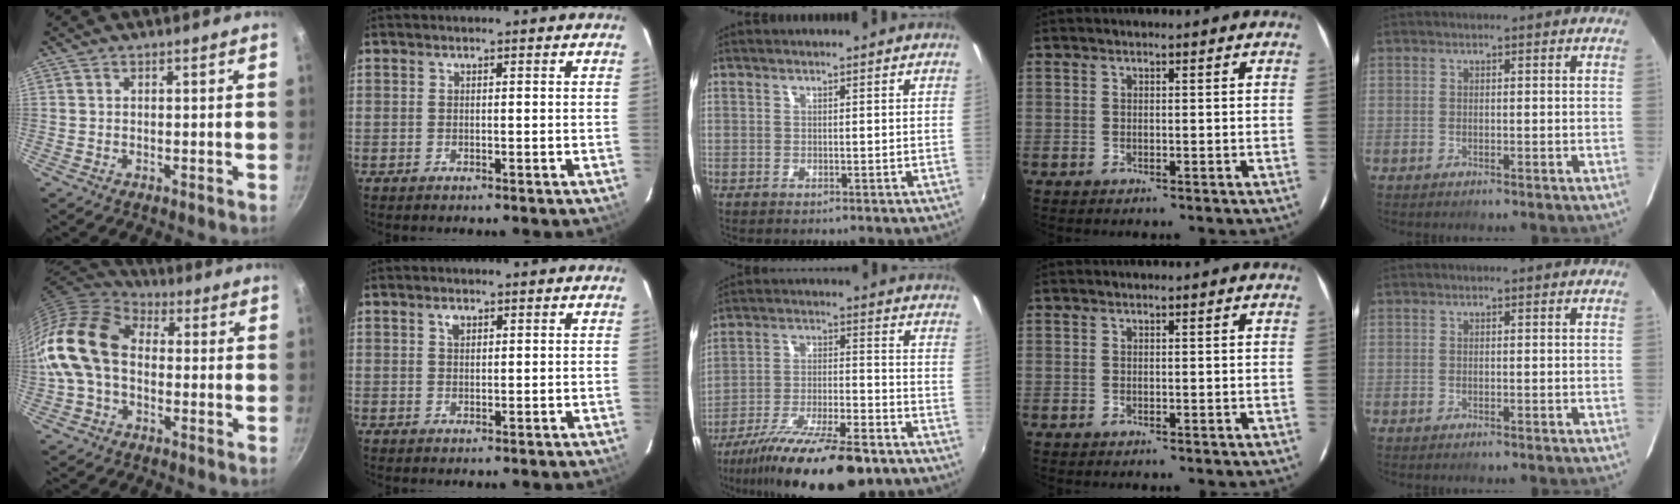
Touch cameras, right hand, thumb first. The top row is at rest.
{"thumb": {"total": 17.0, "force": [-0.9, 12.0, 12.0], "torque": [-0.219, 0.041, -0.035]}, "index": {"total": 1.5, "force": [0.8, 0.9, 0.9], "torque": [-0.015, 0.005, 0.014]}, "middle": {"total": 20.6, "force": [-15.2, 5.2, 13.0], "torque": [-0.240, -0.041, -0.244]}}